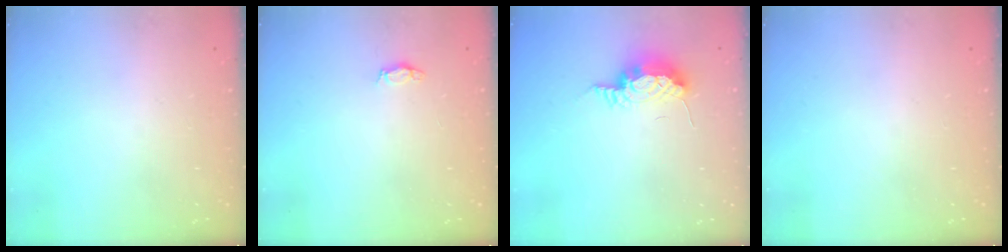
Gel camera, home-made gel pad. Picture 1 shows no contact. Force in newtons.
{"total": 2.8, "press": 2.8, "slide": 0.4}
{"total": 11.9, "press": 9.5, "slide": 7.3}
{"total": 0.0}